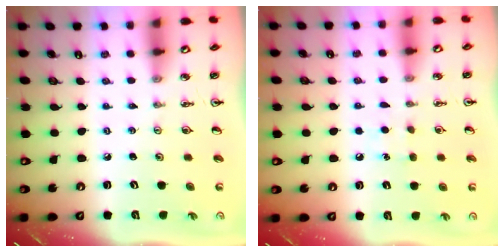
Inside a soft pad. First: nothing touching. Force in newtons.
{"total": 6.1, "press": 6.1, "slide": 0.7}